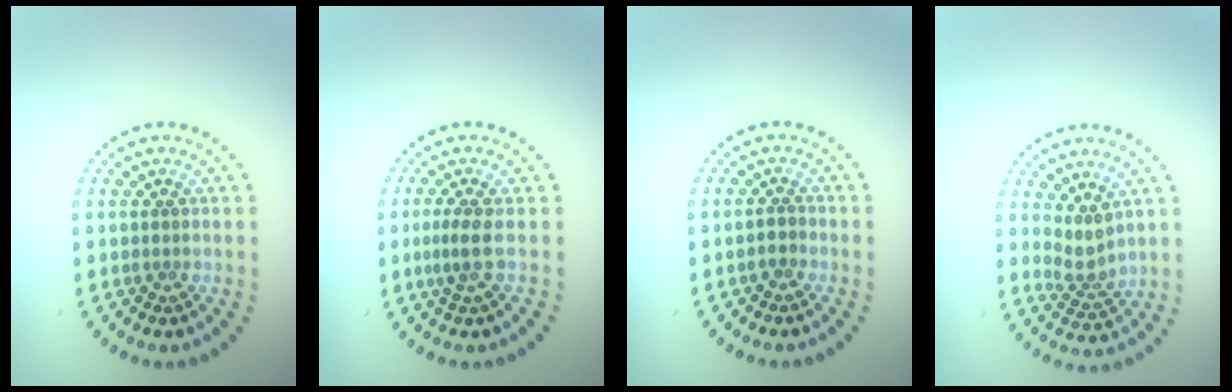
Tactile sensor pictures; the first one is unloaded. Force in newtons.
{"total": 1.8, "press": 1.3, "slide": 1.1}
{"total": 1.0, "press": 0.8, "slide": 0.5}
{"total": 2.3, "press": 1.6, "slide": 1.7}